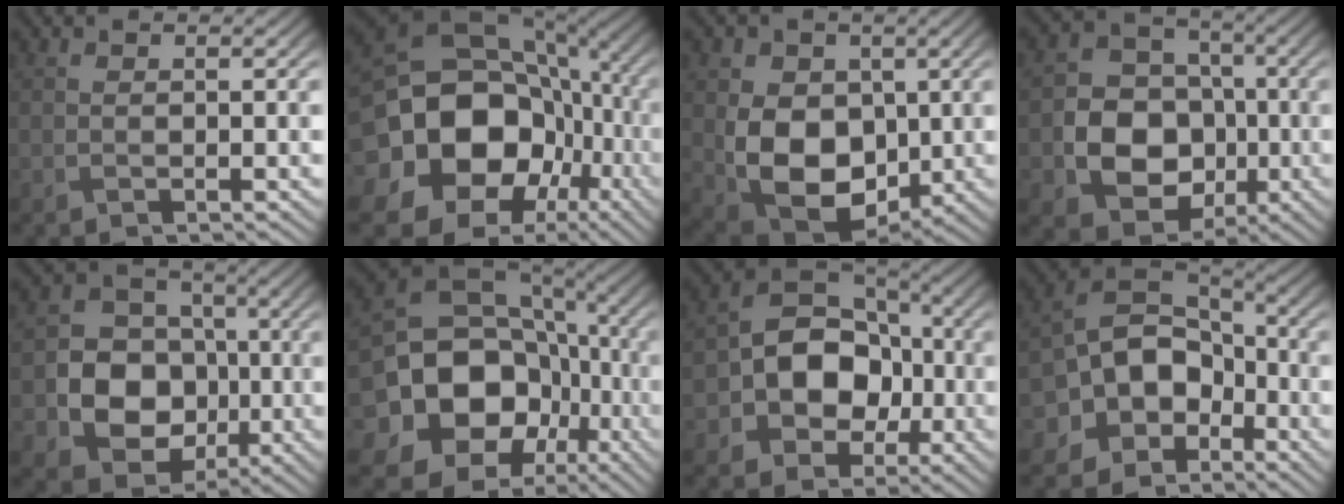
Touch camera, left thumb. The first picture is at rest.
{"total": 19.5, "force": [-2.9, 16.0, 10.8], "torque": [-0.240, -0.043, -0.034]}
{"total": 11.0, "force": [-0.4, 8.1, 7.4], "torque": [-0.155, -0.018, -0.008]}
{"total": 11.2, "force": [-2.6, 9.3, 5.7], "torque": [-0.112, -0.026, -0.070]}
{"total": 11.2, "force": [-2.3, 9.4, 5.6], "torque": [-0.114, -0.023, -0.065]}
{"total": 18.1, "force": [-4.1, 15.1, 9.0], "torque": [-0.204, -0.044, -0.065]}
{"total": 10.6, "force": [-2.3, 8.2, 6.4], "torque": [-0.110, -0.002, -0.058]}
{"total": 12.4, "force": [-4.2, 9.7, 6.5], "torque": [-0.138, -0.023, -0.092]}